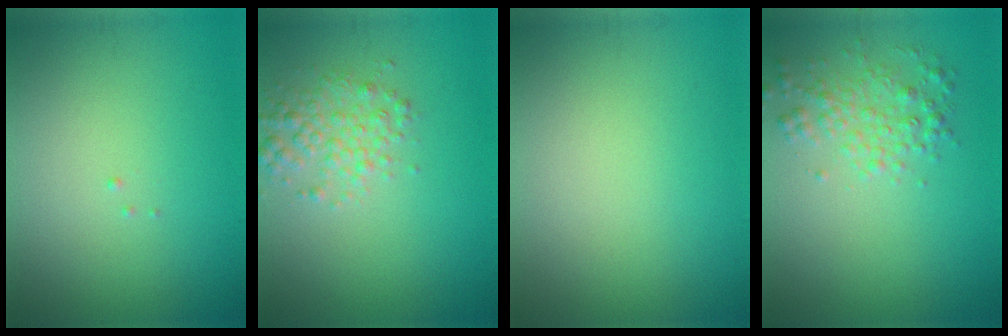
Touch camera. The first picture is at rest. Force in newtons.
{"total": 2.7, "press": 2.7, "slide": 0.0}
{"total": 0.0}
{"total": 2.5, "press": 2.5, "slide": 0.1}